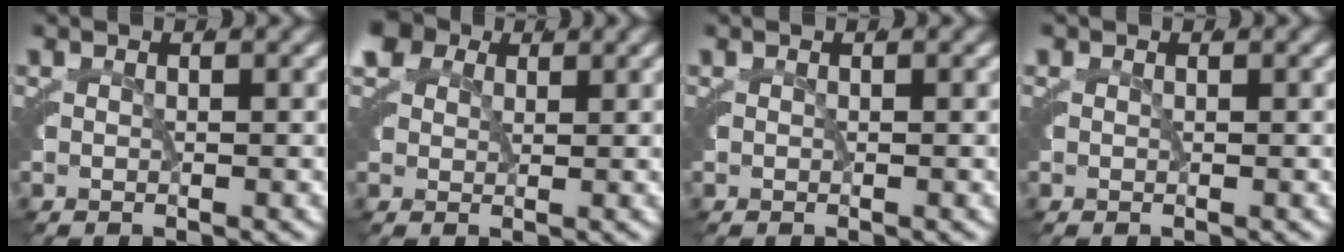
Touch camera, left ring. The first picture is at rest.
{"total": 4.3, "force": [2.3, 3.1, 1.8], "torque": [-0.058, -0.006, 0.037]}
{"total": 0.0}
{"total": 0.5, "force": [0.2, 0.5, 0.1], "torque": [-0.008, -0.008, 0.007]}